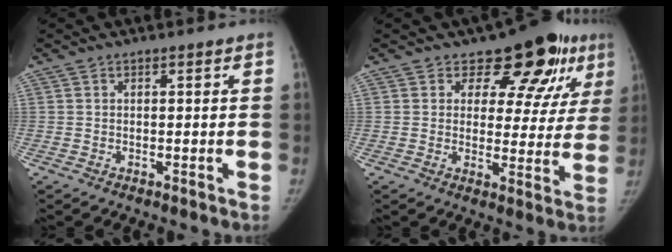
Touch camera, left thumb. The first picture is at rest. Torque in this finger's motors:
{"motor_torque": [0.11, 0.26, -0.13, 0.08, 0.05]}